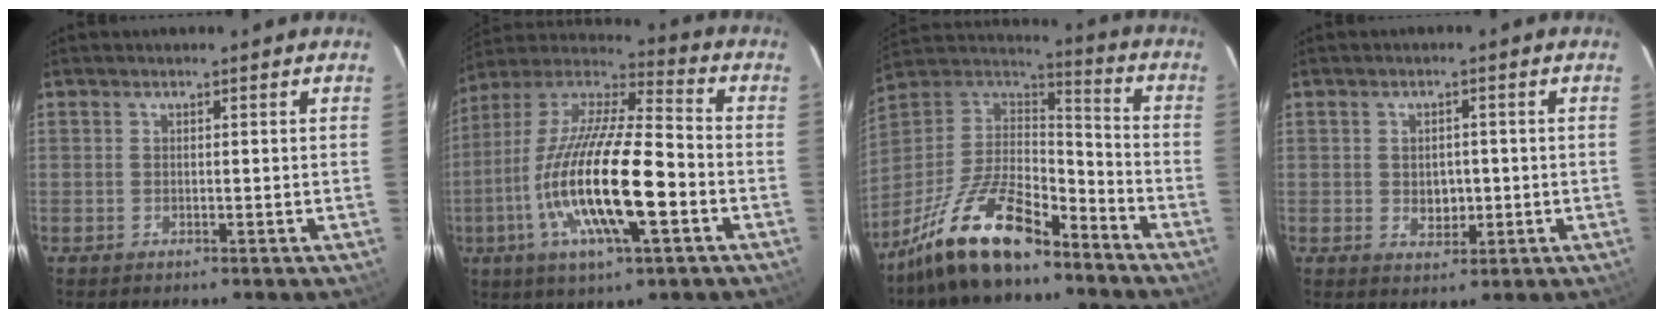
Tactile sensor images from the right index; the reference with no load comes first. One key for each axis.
{"total": 22.1, "fx": -6.4, "fy": 5.3, "fz": 20.5, "tx": -0.392, "ty": -0.023, "tz": -0.125}
{"total": 19.5, "fx": -13.6, "fy": 6.8, "fz": 12.1, "tx": -0.252, "ty": -0.004, "tz": -0.248}
{"total": 3.9, "fx": -0.4, "fy": 3.0, "fz": 2.5, "tx": -0.040, "ty": 0.001, "tz": -0.001}